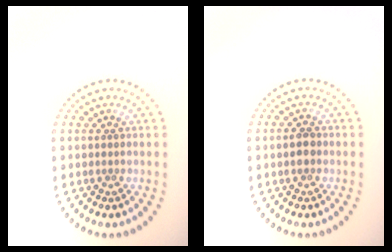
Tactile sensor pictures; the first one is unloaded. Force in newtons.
{"total": 1.4, "press": 1.4, "slide": 0.1}